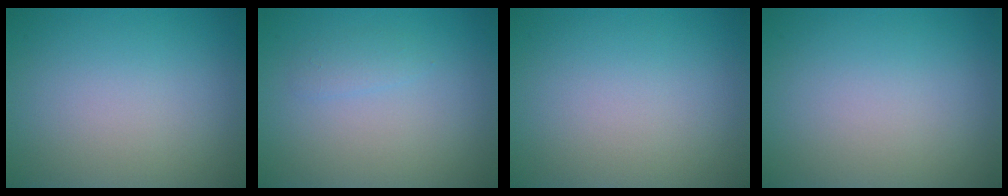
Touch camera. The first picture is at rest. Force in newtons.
{"total": 1.0, "press": 1.0, "slide": 0.0}
{"total": 0.0}
{"total": 0.0}